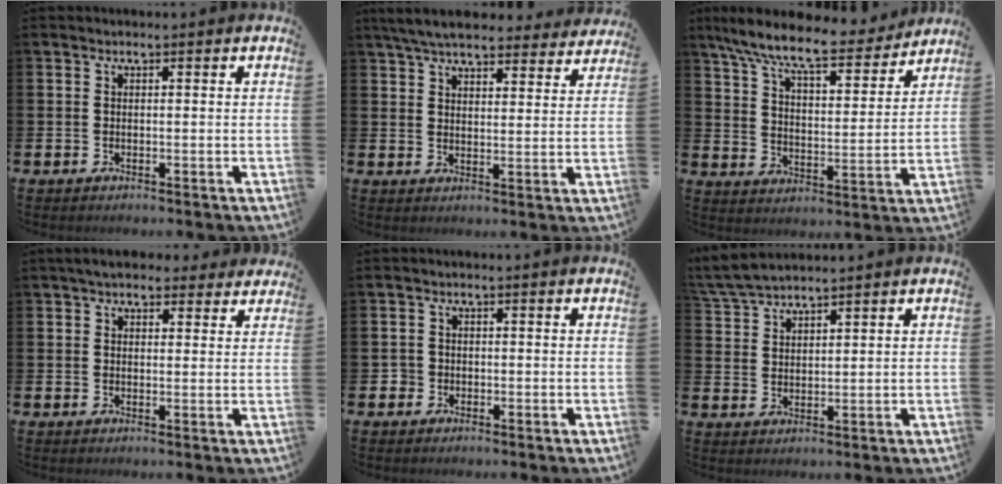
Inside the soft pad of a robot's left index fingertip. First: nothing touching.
{"total": 6.7, "force": [6.3, 1.4, 1.9], "torque": [-0.050, -0.030, 0.113]}
{"total": 9.9, "force": [8.7, 1.7, 4.4], "torque": [-0.112, -0.055, 0.149]}
{"total": 4.4, "force": [3.8, 1.9, 1.1], "torque": [-0.010, -0.017, 0.067]}
{"total": 1.3, "force": [-0.6, 1.2, 0.0], "torque": [0.003, 0.001, -0.017]}
{"total": 4.8, "force": [4.6, 0.5, 1.1], "torque": [-0.034, -0.016, 0.086]}